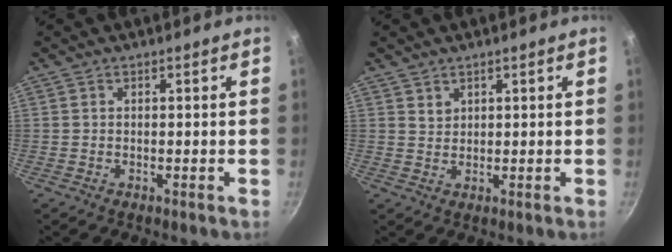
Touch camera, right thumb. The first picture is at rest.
{"total": 1.6, "force": [1.2, 1.0, 0.4], "torque": [0.002, 0.000, 0.024]}